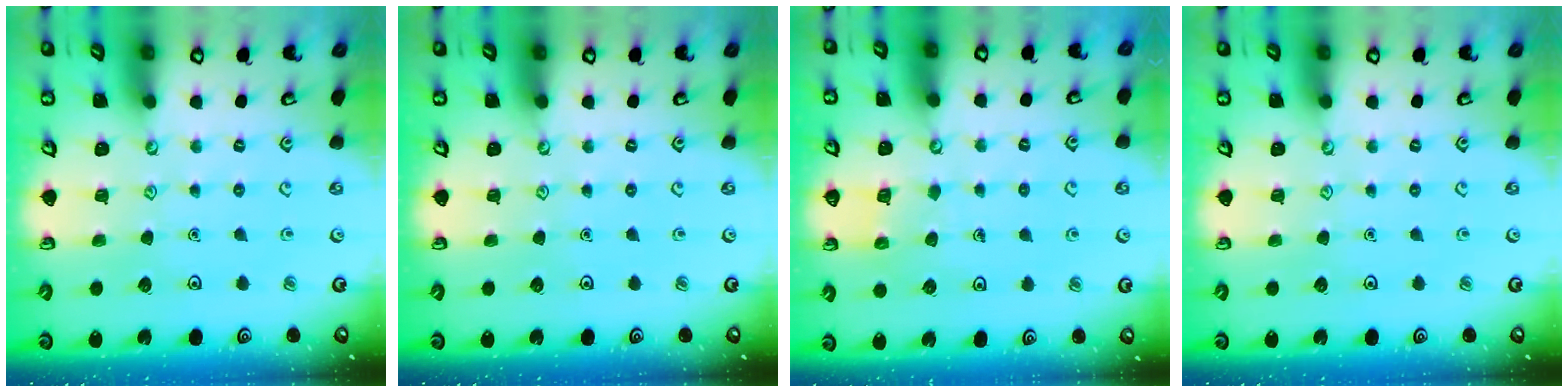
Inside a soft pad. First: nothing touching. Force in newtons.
{"total": 0.0}
{"total": 5.2, "press": 5.2, "slide": 0.3}
{"total": 0.0}